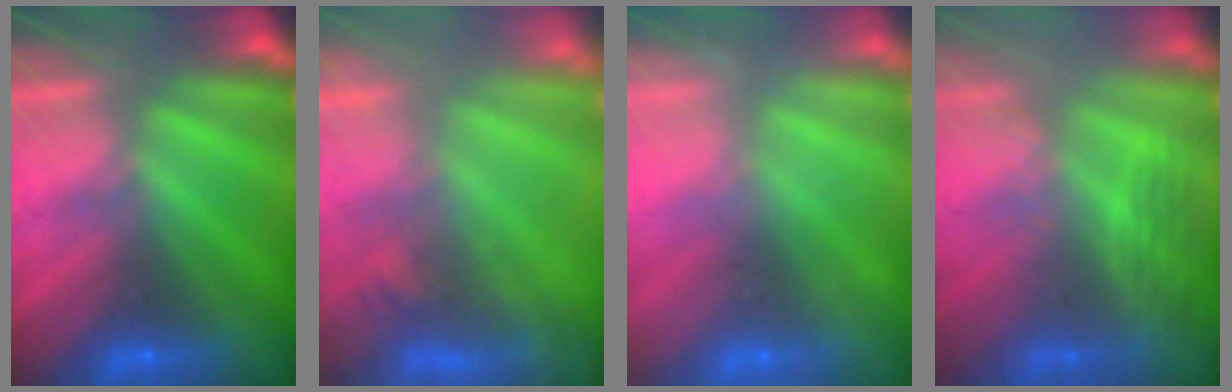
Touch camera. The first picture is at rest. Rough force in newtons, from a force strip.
{"total": 6.9}
{"total": 2.4}
{"total": 2.7}